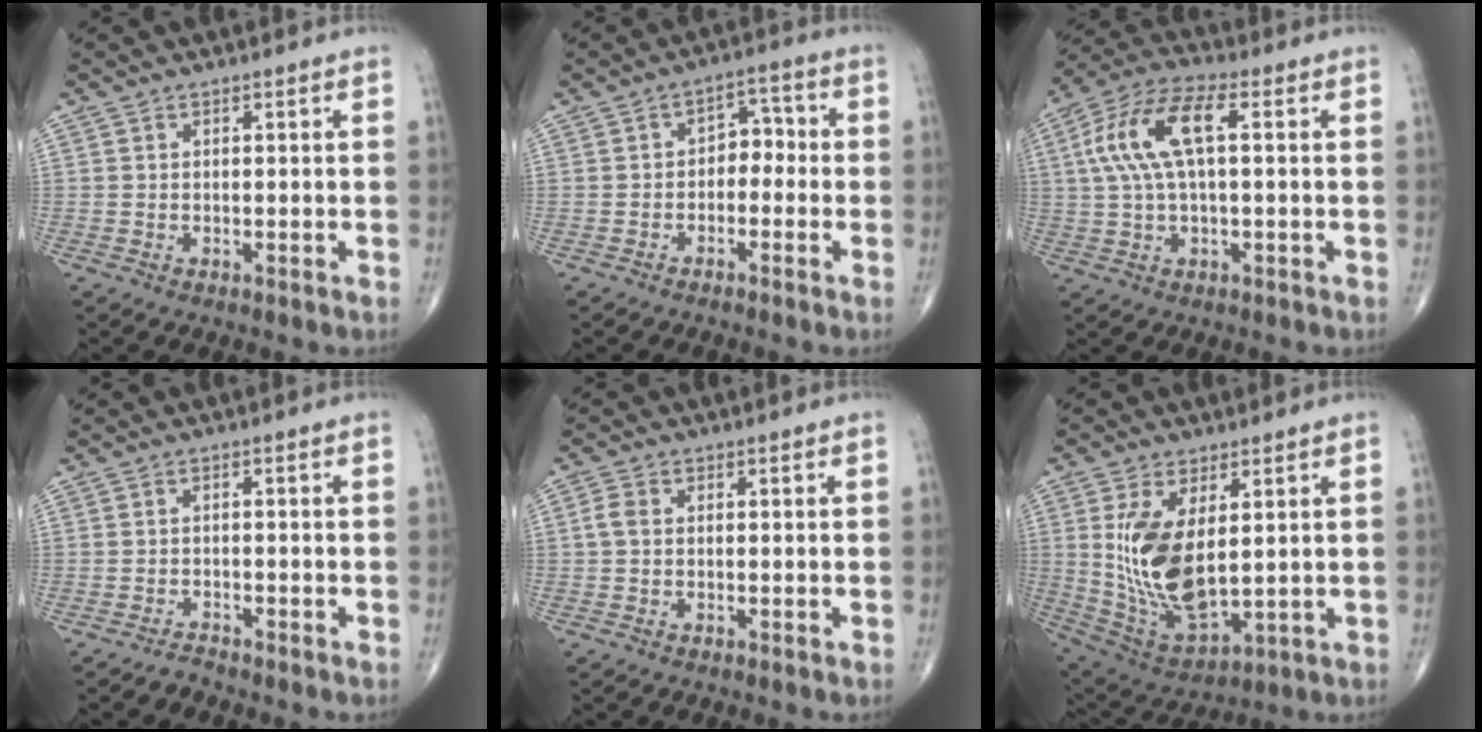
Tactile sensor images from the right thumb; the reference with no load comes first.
{"total": 4.8, "force": [-1.2, 3.4, 3.2], "torque": [-0.021, 0.030, -0.032]}
{"total": 12.6, "force": [2.3, 5.1, 11.3], "torque": [-0.246, 0.037, 0.041]}
{"total": 1.3, "force": [-1.3, 0.1, -0.2], "torque": [0.004, 0.002, -0.025]}
{"total": 2.3, "force": [0.0, 1.6, 1.6], "torque": [-0.034, 0.005, -0.003]}
{"total": 15.1, "force": [2.4, 7.6, 12.9], "torque": [-0.242, -0.019, 0.067]}